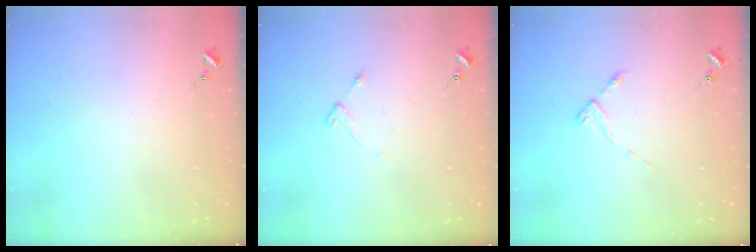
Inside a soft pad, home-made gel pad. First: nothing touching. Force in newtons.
{"total": 4.7, "press": 4.6, "slide": 0.6}
{"total": 3.1, "press": 3.1, "slide": 0.4}